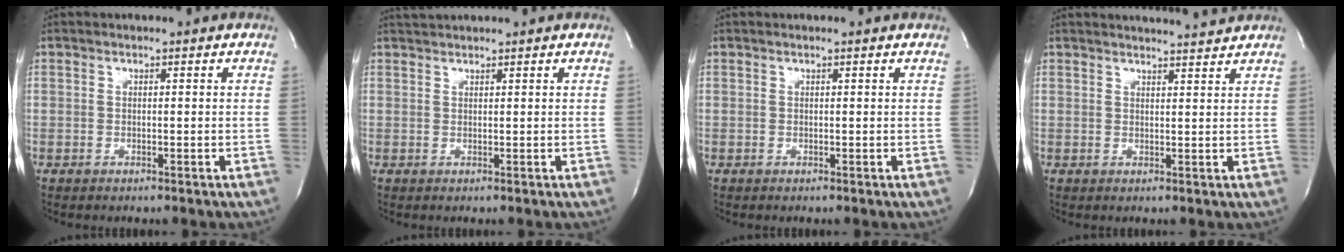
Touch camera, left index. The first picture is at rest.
{"total": 1.9, "force": [1.9, -0.3, 0.2], "torque": [-0.003, 0.018, 0.040]}
{"total": 0.6, "force": [0.6, 0.0, 0.2], "torque": [-0.008, 0.005, 0.008]}
{"total": 5.7, "force": [5.5, -0.4, 1.1], "torque": [-0.021, 0.003, 0.065]}